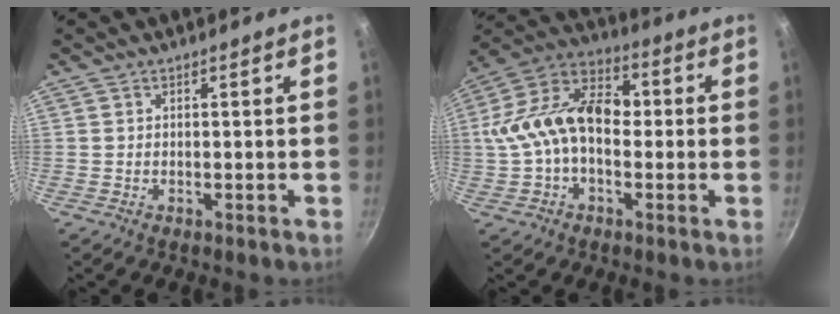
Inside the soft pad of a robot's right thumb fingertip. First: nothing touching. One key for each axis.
{"total": 15.9, "fx": -0.4, "fy": 10.5, "fz": 11.9, "tx": -0.182, "ty": 0.046, "tz": -0.030}